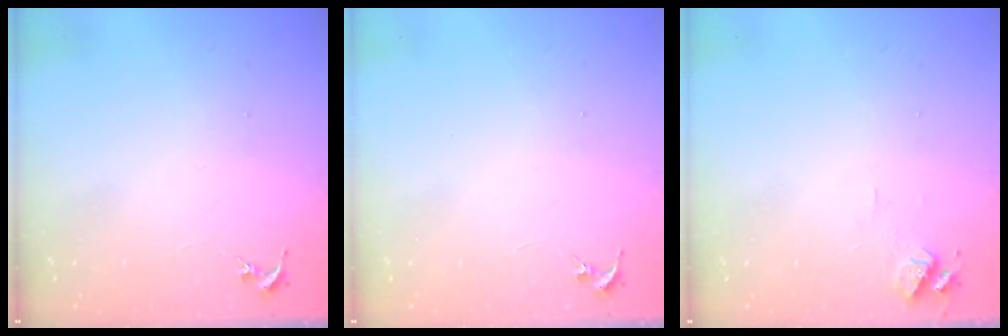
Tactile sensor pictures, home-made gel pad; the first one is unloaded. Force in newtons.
{"total": 0.0}
{"total": 6.4, "press": 6.4, "slide": 0.8}